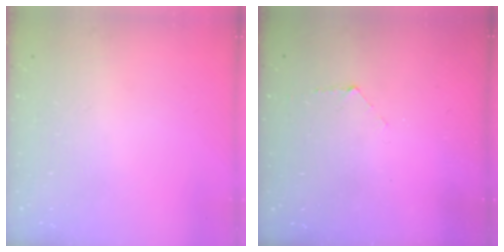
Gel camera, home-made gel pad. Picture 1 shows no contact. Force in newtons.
{"total": 4.2, "press": 4.2, "slide": 0.5}